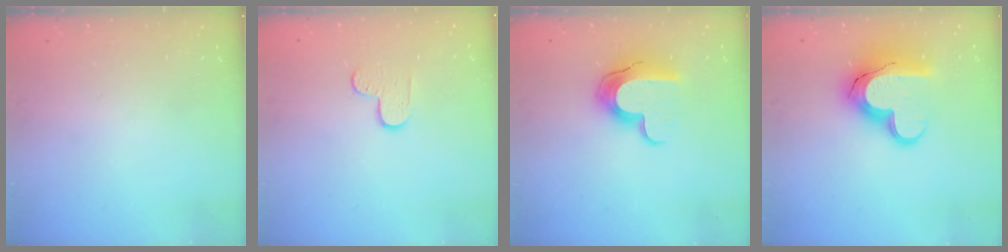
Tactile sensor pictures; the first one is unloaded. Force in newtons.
{"total": 4.5, "press": 4.5, "slide": 0.4}
{"total": 12.5, "press": 12.5, "slide": 0.7}
{"total": 16.9, "press": 16.9, "slide": 1.3}